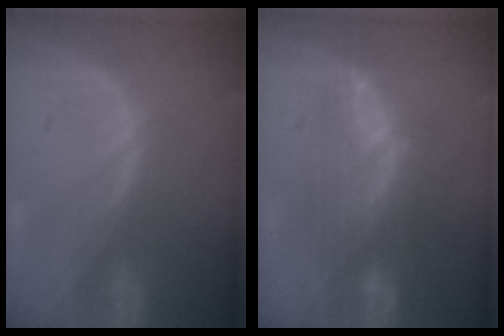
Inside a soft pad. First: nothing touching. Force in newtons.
{"total": 7.3, "press": 7.2, "slide": 1.3}